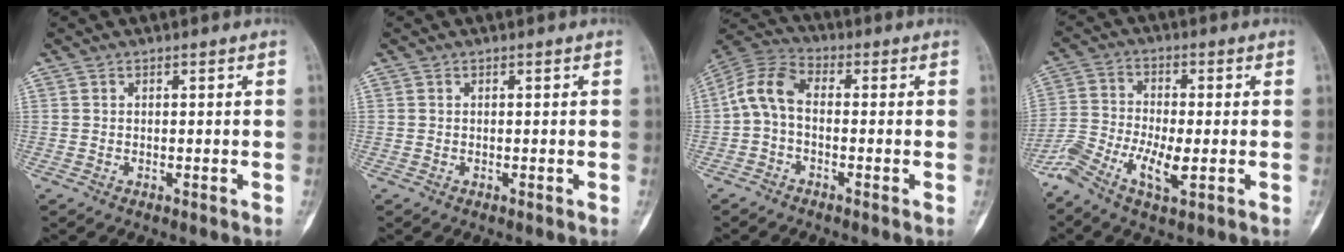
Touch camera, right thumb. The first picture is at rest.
{"total": 0.0}
{"total": 7.8, "force": [-0.7, 4.6, 6.2], "torque": [-0.124, 0.026, -0.030]}
{"total": 9.1, "force": [-3.7, 3.0, 7.7], "torque": [-0.174, 0.012, -0.075]}